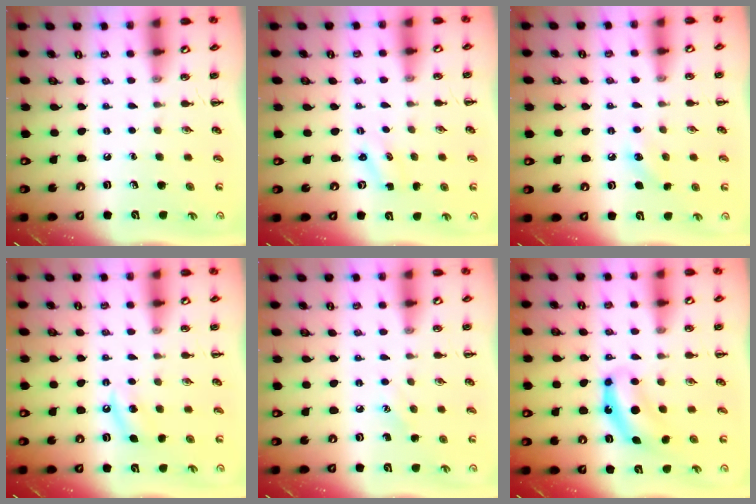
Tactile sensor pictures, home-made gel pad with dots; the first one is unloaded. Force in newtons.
{"total": 0.9, "press": 0.8, "slide": 0.3}
{"total": 7.2, "press": 6.9, "slide": 2.0}
{"total": 5.0, "press": 4.8, "slide": 1.5}
{"total": 5.4, "press": 5.2, "slide": 1.3}
{"total": 7.3, "press": 7.3, "slide": 0.3}